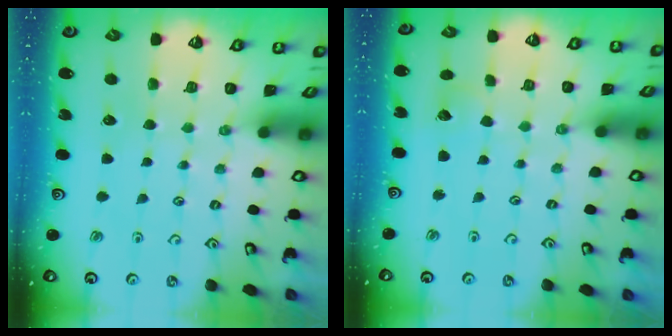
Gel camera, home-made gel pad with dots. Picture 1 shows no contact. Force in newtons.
{"total": 5.2, "press": 5.1, "slide": 0.5}